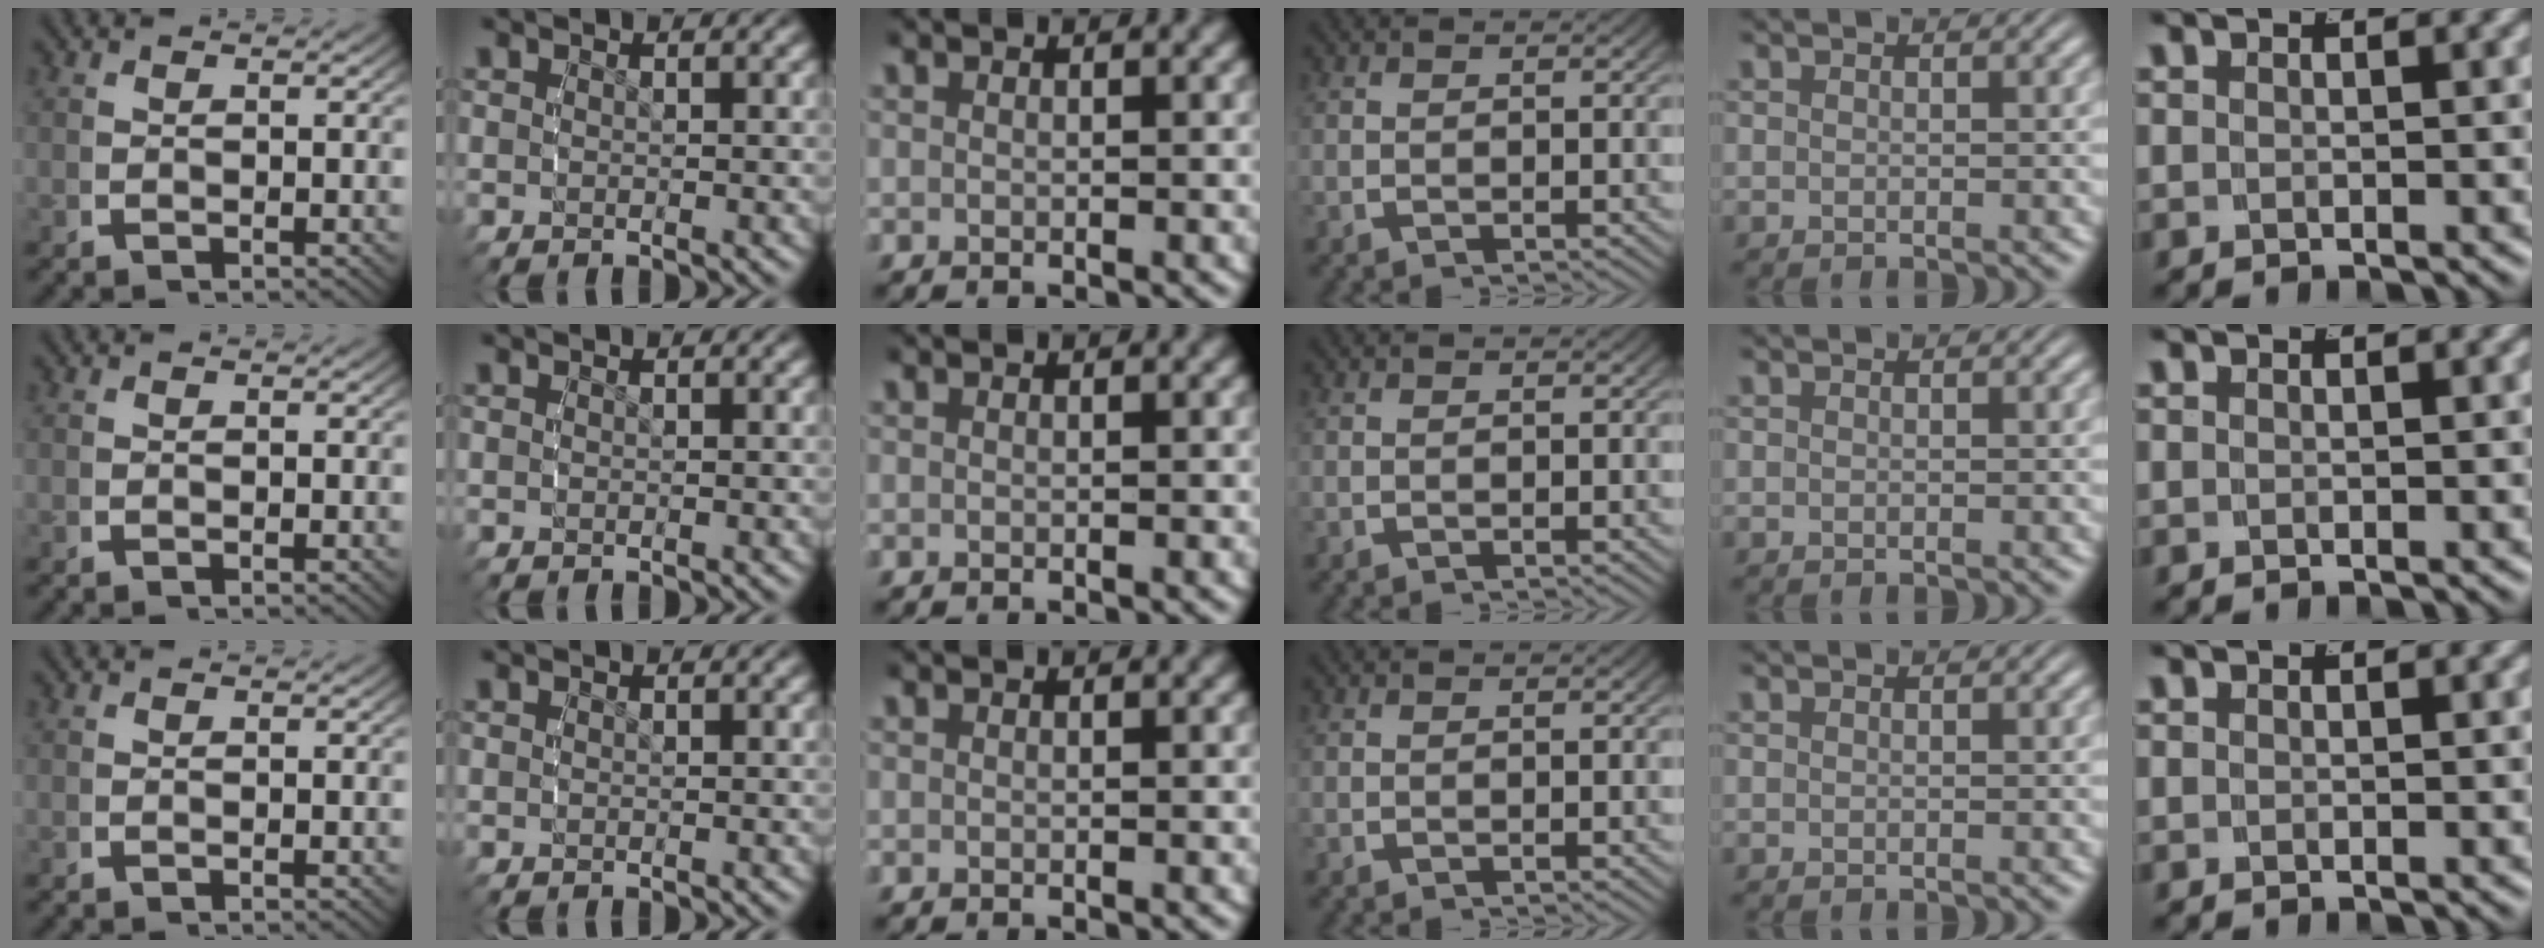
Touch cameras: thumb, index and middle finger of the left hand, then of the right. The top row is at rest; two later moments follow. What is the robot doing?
{"motion": "reach", "object": "markers"}